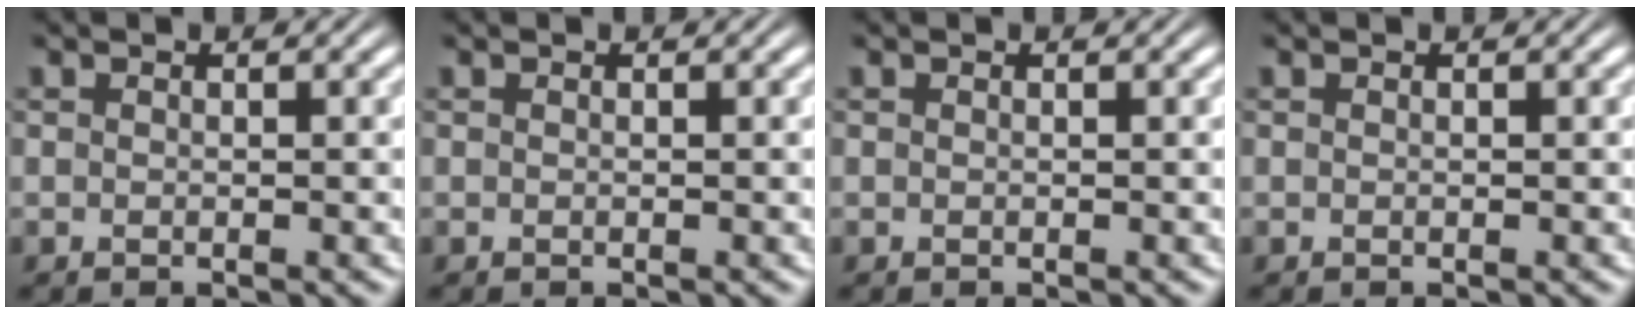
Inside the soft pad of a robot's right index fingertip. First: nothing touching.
{"total": 0.0}
{"total": 0.0}
{"total": 0.0}